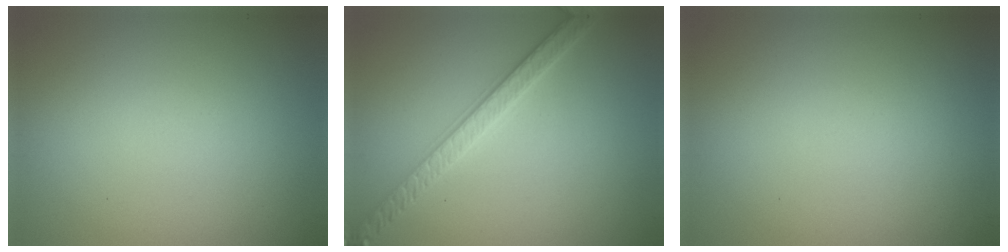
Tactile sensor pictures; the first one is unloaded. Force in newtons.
{"total": 3.3, "press": 3.2, "slide": 0.6}
{"total": 0.0}